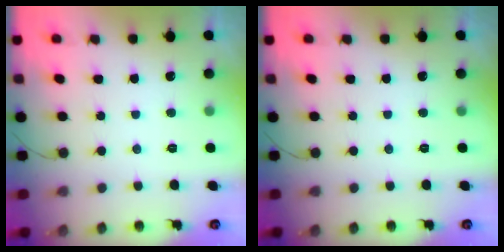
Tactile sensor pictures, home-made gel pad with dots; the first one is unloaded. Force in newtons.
{"total": 0.0}